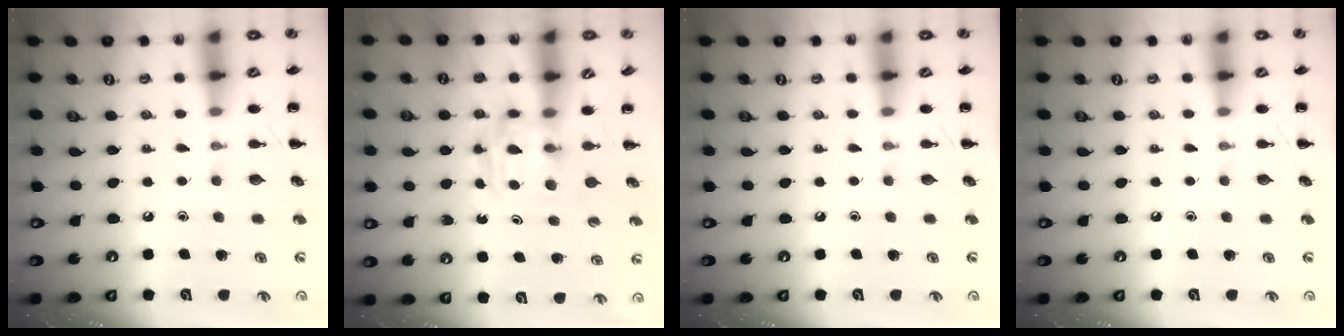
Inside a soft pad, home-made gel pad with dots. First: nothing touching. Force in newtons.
{"total": 4.8, "press": 4.8, "slide": 0.6}
{"total": 0.0}
{"total": 0.0}